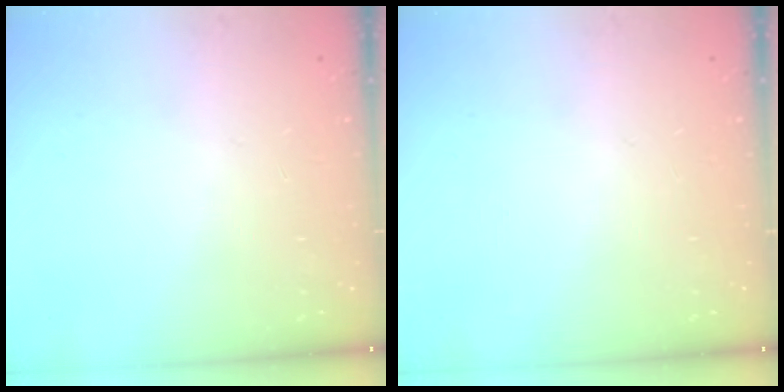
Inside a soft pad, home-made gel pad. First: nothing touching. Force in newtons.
{"total": 0.0}